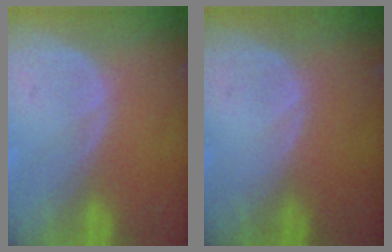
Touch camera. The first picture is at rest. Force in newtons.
{"total": 0.0}